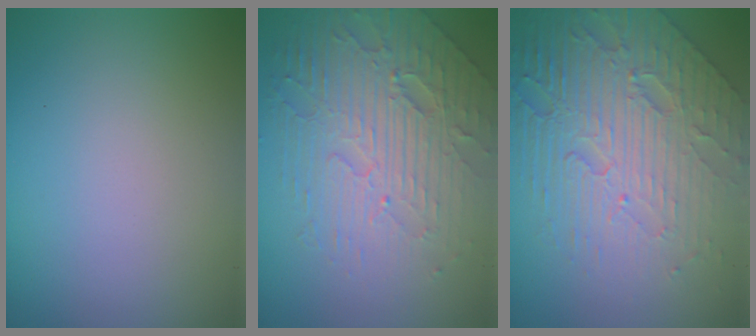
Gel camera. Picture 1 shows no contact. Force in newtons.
{"total": 5.9, "press": 4.5, "slide": 3.8}
{"total": 8.4, "press": 5.6, "slide": 6.3}